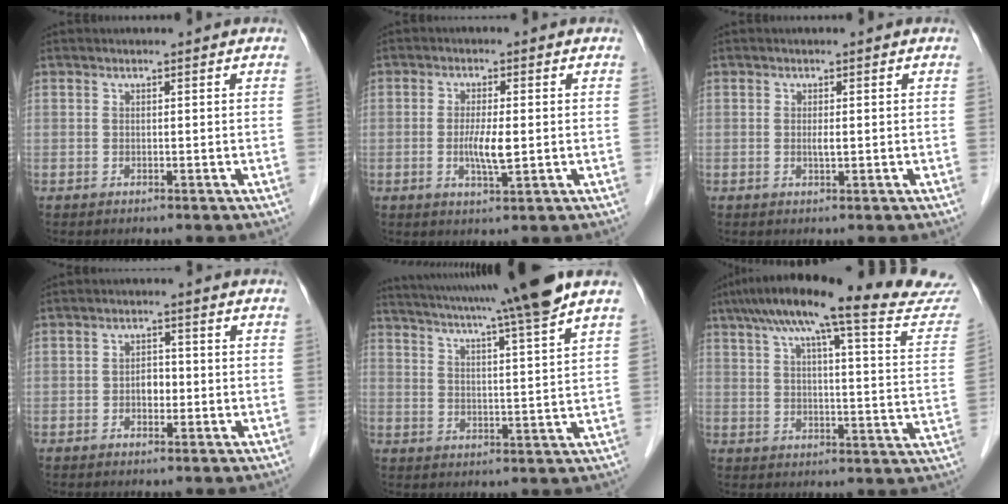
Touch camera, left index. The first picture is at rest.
{"total": 4.1, "force": [-0.5, 0.6, 4.0], "torque": [-0.082, -0.005, -0.009]}
{"total": 0.9, "force": [0.0, 0.1, 0.9], "torque": [-0.020, -0.001, 0.000]}
{"total": 2.4, "force": [-0.7, 1.5, 1.7], "torque": [-0.023, 0.009, -0.013]}
{"total": 17.5, "force": [14.6, -1.9, 9.3], "torque": [-0.164, -0.014, 0.204]}
{"total": 24.7, "force": [21.4, 1.3, 12.3], "torque": [-0.179, -0.023, 0.261]}